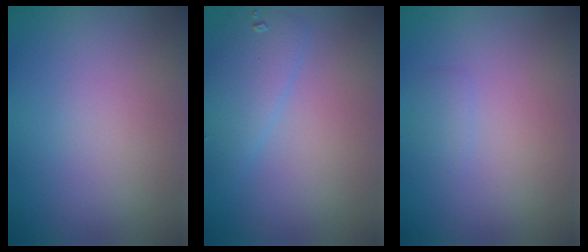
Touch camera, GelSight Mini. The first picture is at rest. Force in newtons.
{"total": 2.4, "press": 2.4, "slide": 0.1}
{"total": 0.7, "press": 0.7, "slide": 0.0}